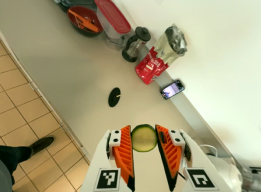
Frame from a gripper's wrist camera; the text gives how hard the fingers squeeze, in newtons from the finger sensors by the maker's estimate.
{"total": 8.4, "left": 8.9, "right": 7.9}